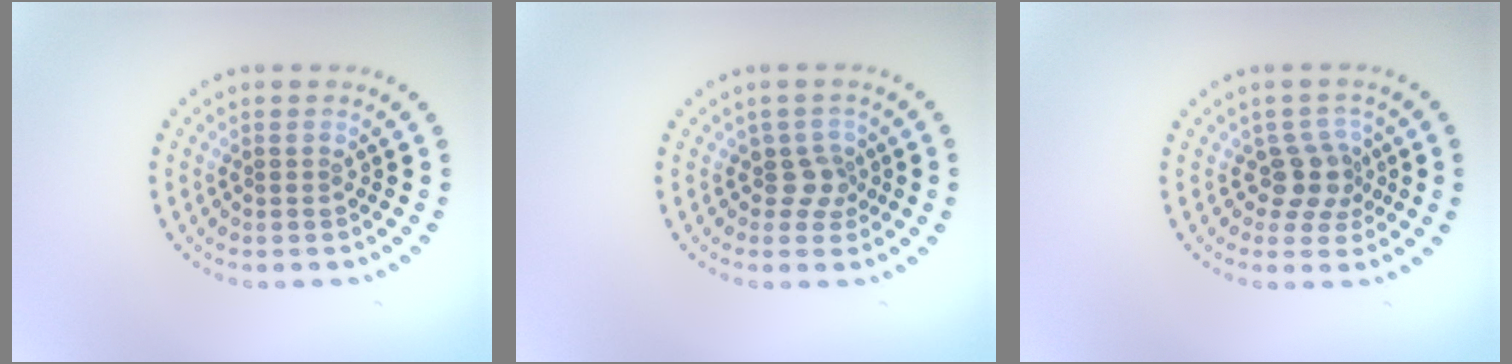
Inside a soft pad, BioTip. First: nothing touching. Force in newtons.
{"total": 1.9, "press": 1.4, "slide": 1.3}
{"total": 2.7, "press": 2.1, "slide": 1.7}